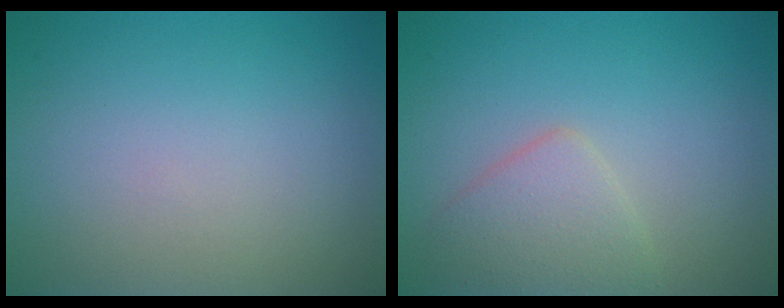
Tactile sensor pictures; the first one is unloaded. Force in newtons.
{"total": 2.9, "press": 2.9, "slide": 0.1}